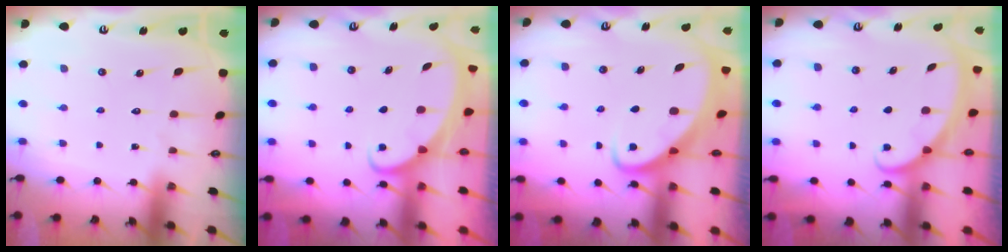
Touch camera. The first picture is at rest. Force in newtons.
{"total": 1.9, "press": 1.9, "slide": 0.3}
{"total": 3.2, "press": 3.2, "slide": 0.4}
{"total": 3.4, "press": 3.4, "slide": 0.2}